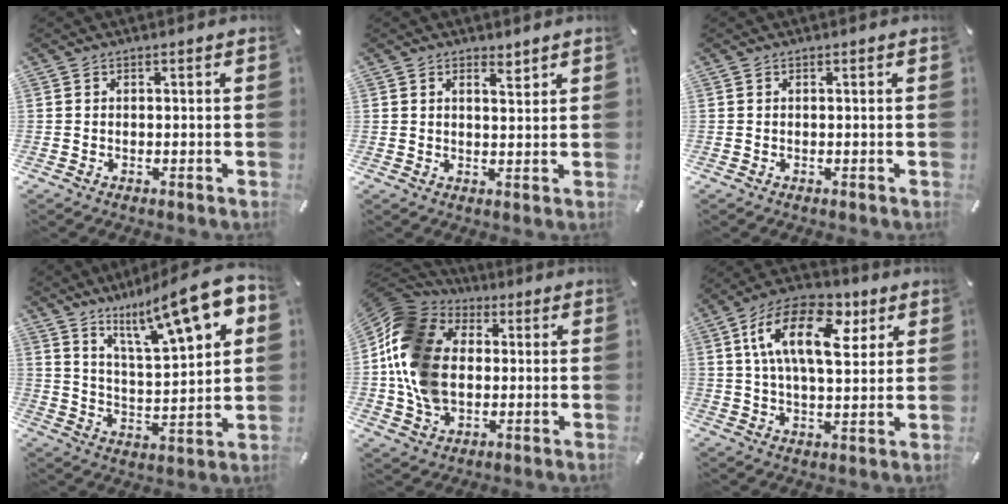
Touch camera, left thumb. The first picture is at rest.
{"total": 2.6, "force": [2.2, 0.8, 1.2], "torque": [-0.010, -0.012, 0.037]}
{"total": 0.0}
{"total": 15.9, "force": [11.4, 3.4, 10.5], "torque": [-0.171, -0.077, 0.181]}
{"total": 17.5, "force": [-0.6, 13.7, 10.9], "torque": [-0.248, 0.014, -0.013]}
{"total": 18.4, "force": [7.3, 9.5, 14.0], "torque": [-0.259, -0.009, 0.117]}